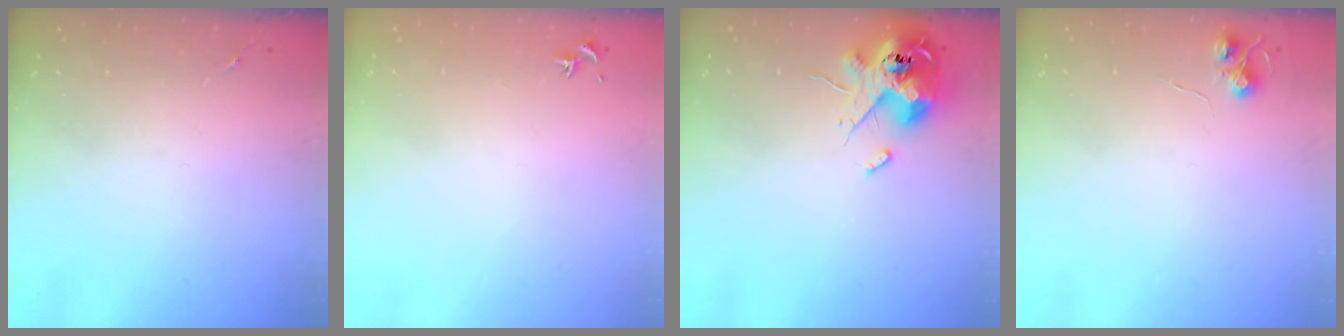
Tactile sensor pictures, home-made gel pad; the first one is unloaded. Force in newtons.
{"total": 0.7, "press": 0.5, "slide": 0.4}
{"total": 13.2, "press": 13.0, "slide": 2.2}
{"total": 5.5, "press": 5.5, "slide": 0.5}